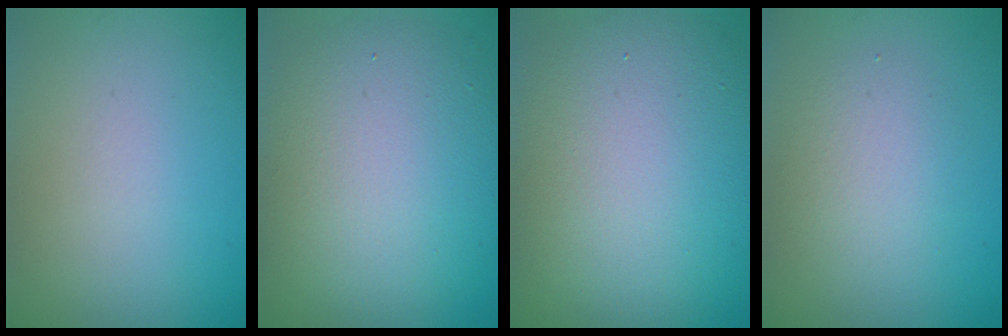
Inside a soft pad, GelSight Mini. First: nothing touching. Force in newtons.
{"total": 10.1, "press": 10.1, "slide": 0.8}
{"total": 13.4, "press": 13.3, "slide": 0.8}
{"total": 2.7, "press": 2.6, "slide": 0.3}